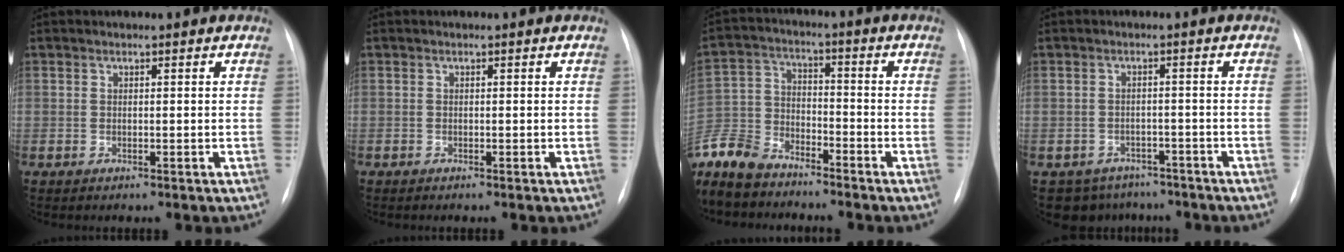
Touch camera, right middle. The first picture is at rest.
{"total": 0.0}
{"total": 11.5, "force": [-10.3, 4.0, 3.1], "torque": [-0.074, -0.006, -0.204]}
{"total": 6.7, "force": [-5.3, 4.1, 0.3], "torque": [0.002, 0.017, -0.065]}